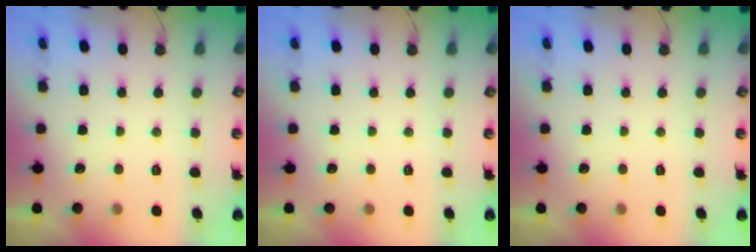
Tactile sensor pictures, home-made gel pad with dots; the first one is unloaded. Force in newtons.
{"total": 0.0}
{"total": 0.0}